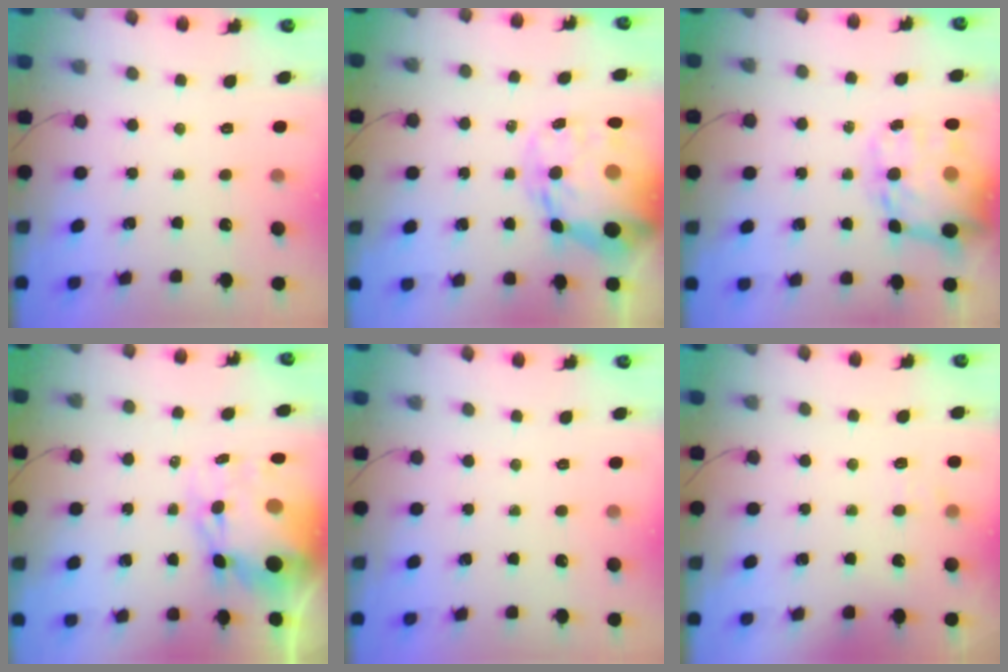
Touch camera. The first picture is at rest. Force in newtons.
{"total": 22.2, "press": 21.4, "slide": 5.9}
{"total": 20.1, "press": 19.6, "slide": 4.7}
{"total": 12.9, "press": 12.5, "slide": 3.2}
{"total": 0.0}
{"total": 6.6, "press": 6.5, "slide": 1.3}